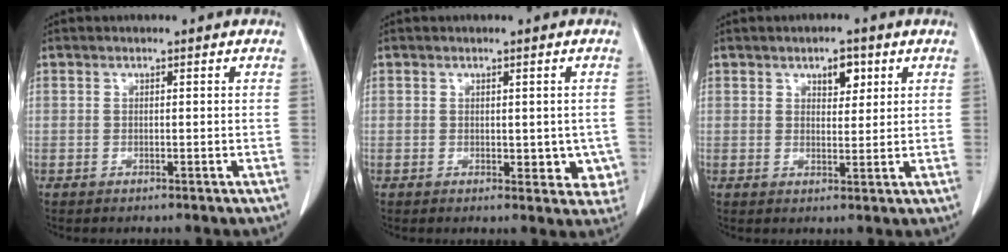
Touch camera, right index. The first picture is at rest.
{"total": 4.4, "force": [-0.3, 2.7, 3.5], "torque": [-0.014, -0.003, 0.000]}
{"total": 3.4, "force": [1.8, 1.6, 2.3], "torque": [-0.033, 0.000, 0.029]}